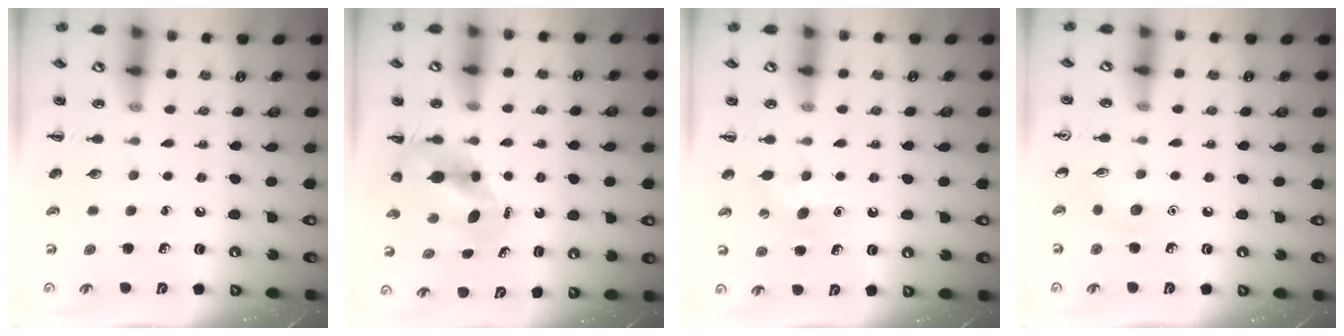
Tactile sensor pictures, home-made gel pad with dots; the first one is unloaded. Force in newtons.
{"total": 7.3, "press": 7.2, "slide": 1.0}
{"total": 3.9, "press": 3.8, "slide": 1.1}
{"total": 4.7, "press": 4.5, "slide": 1.4}